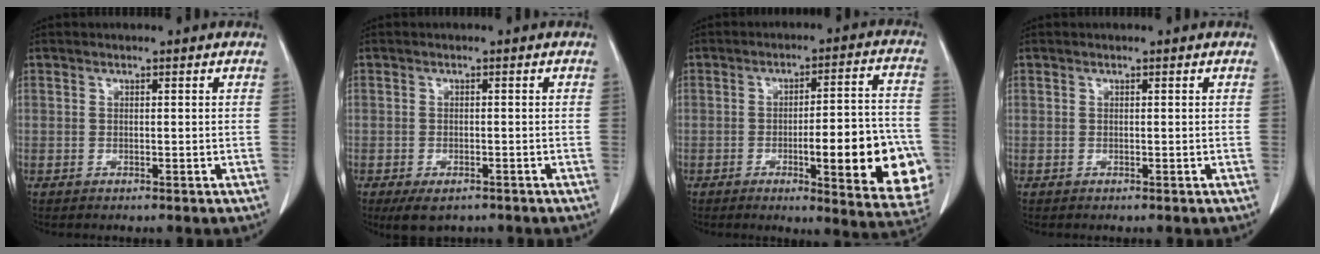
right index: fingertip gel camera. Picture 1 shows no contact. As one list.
[{"total": 4.0, "force": [-2.8, 1.9, 2.1], "torque": [-0.035, -0.007, -0.038]}, {"total": 17.5, "force": [-4.9, 3.2, 16.5], "torque": [-0.136, 0.021, -0.049]}, {"total": 0.0}]